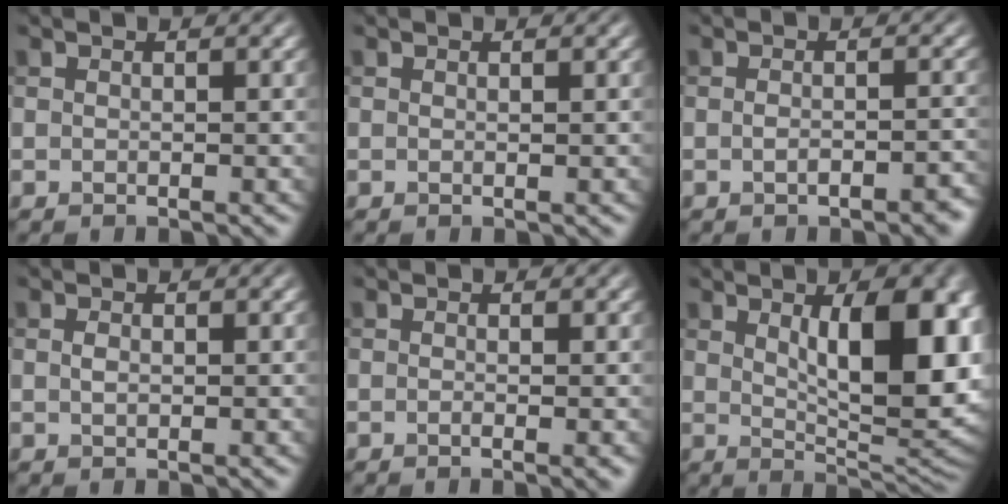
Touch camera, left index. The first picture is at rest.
{"total": 0.0}
{"total": 2.6, "force": [-1.1, 0.9, 2.2], "torque": [-0.032, 0.001, -0.014]}
{"total": 0.9, "force": [0.2, 0.4, 0.7], "torque": [-0.016, 0.000, 0.003]}
{"total": 1.8, "force": [-0.2, 0.5, 1.7], "torque": [-0.019, -0.004, -0.009]}
{"total": 11.0, "force": [2.4, 4.1, 9.9], "torque": [-0.129, -0.005, 0.043]}